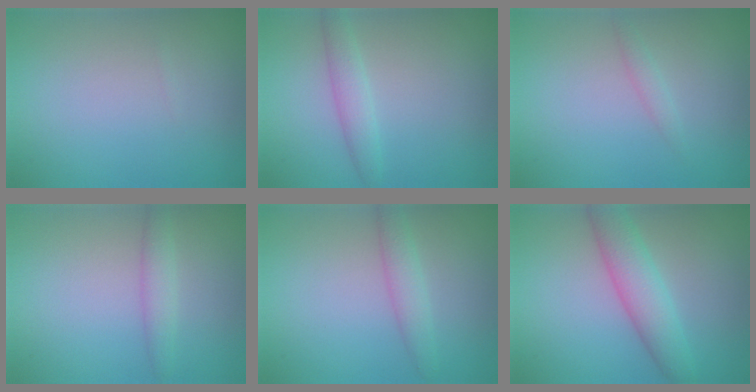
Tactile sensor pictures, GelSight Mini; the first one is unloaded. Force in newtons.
{"total": 2.0, "press": 2.0, "slide": 0.0}
{"total": 1.0, "press": 1.0, "slide": 0.1}
{"total": 1.7, "press": 1.7, "slide": 0.1}
{"total": 2.2, "press": 2.2, "slide": 0.1}
{"total": 4.4, "press": 4.4, "slide": 0.2}